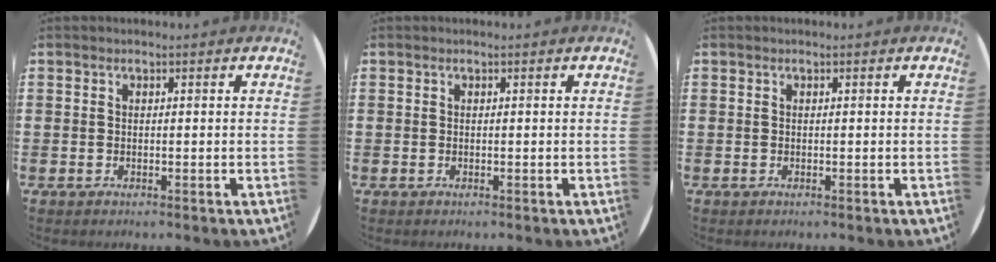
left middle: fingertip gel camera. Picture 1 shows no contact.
{"total": 0.0}
{"total": 0.0}